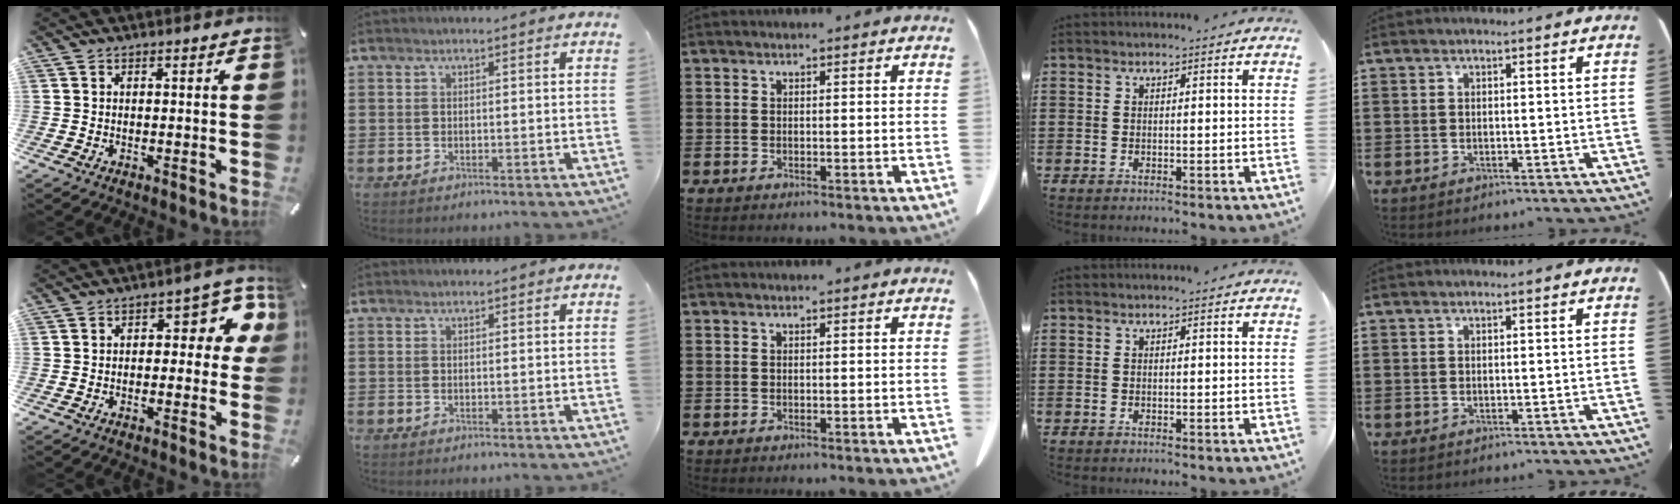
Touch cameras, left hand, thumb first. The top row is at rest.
{"thumb": {"total": 8.6, "force": [1.3, 4.6, 7.1], "torque": [-0.087, -0.012, 0.016]}}